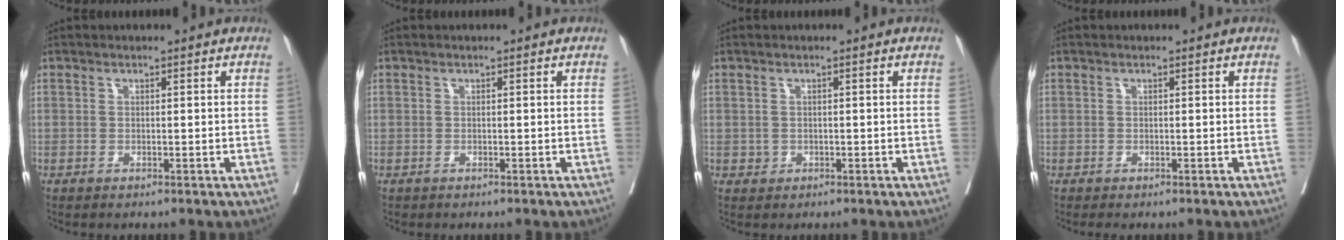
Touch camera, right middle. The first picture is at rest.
{"total": 0.0}
{"total": 0.8, "force": [-0.1, 0.8, 0.2], "torque": [-0.001, 0.002, 0.001]}
{"total": 0.0}